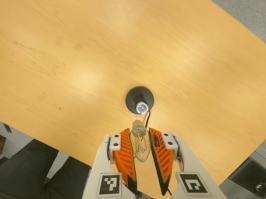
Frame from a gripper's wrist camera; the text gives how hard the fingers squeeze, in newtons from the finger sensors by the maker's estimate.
{"total": 11.3, "left": 11.4, "right": 11.1}